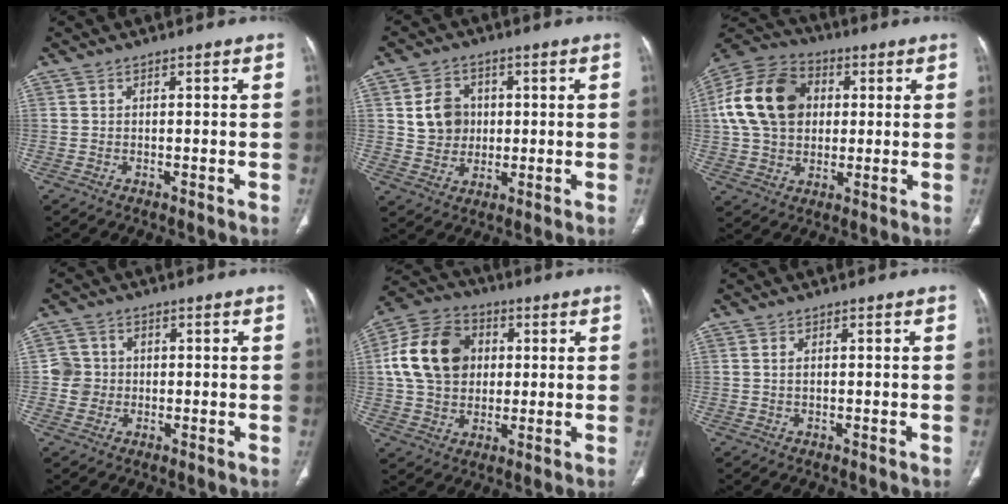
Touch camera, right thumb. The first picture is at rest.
{"total": 7.9, "force": [1.2, 6.9, 3.8], "torque": [-0.037, -0.004, 0.023]}
{"total": 18.2, "force": [2.8, 13.7, 11.7], "torque": [-0.208, 0.020, 0.044]}
{"total": 4.3, "force": [0.0, 4.3, 0.7], "torque": [0.011, 0.008, -0.004]}
{"total": 16.1, "force": [2.5, 12.5, 9.8], "torque": [-0.162, 0.015, 0.040]}
{"total": 0.9, "force": [0.3, 0.4, 0.7], "torque": [-0.019, 0.002, 0.008]}